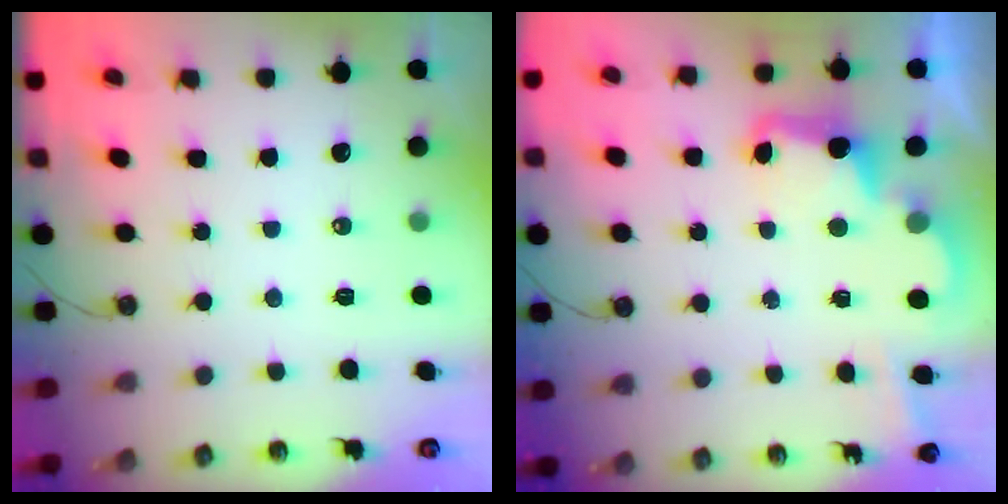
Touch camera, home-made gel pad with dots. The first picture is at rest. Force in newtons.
{"total": 3.5, "press": 3.5, "slide": 0.6}